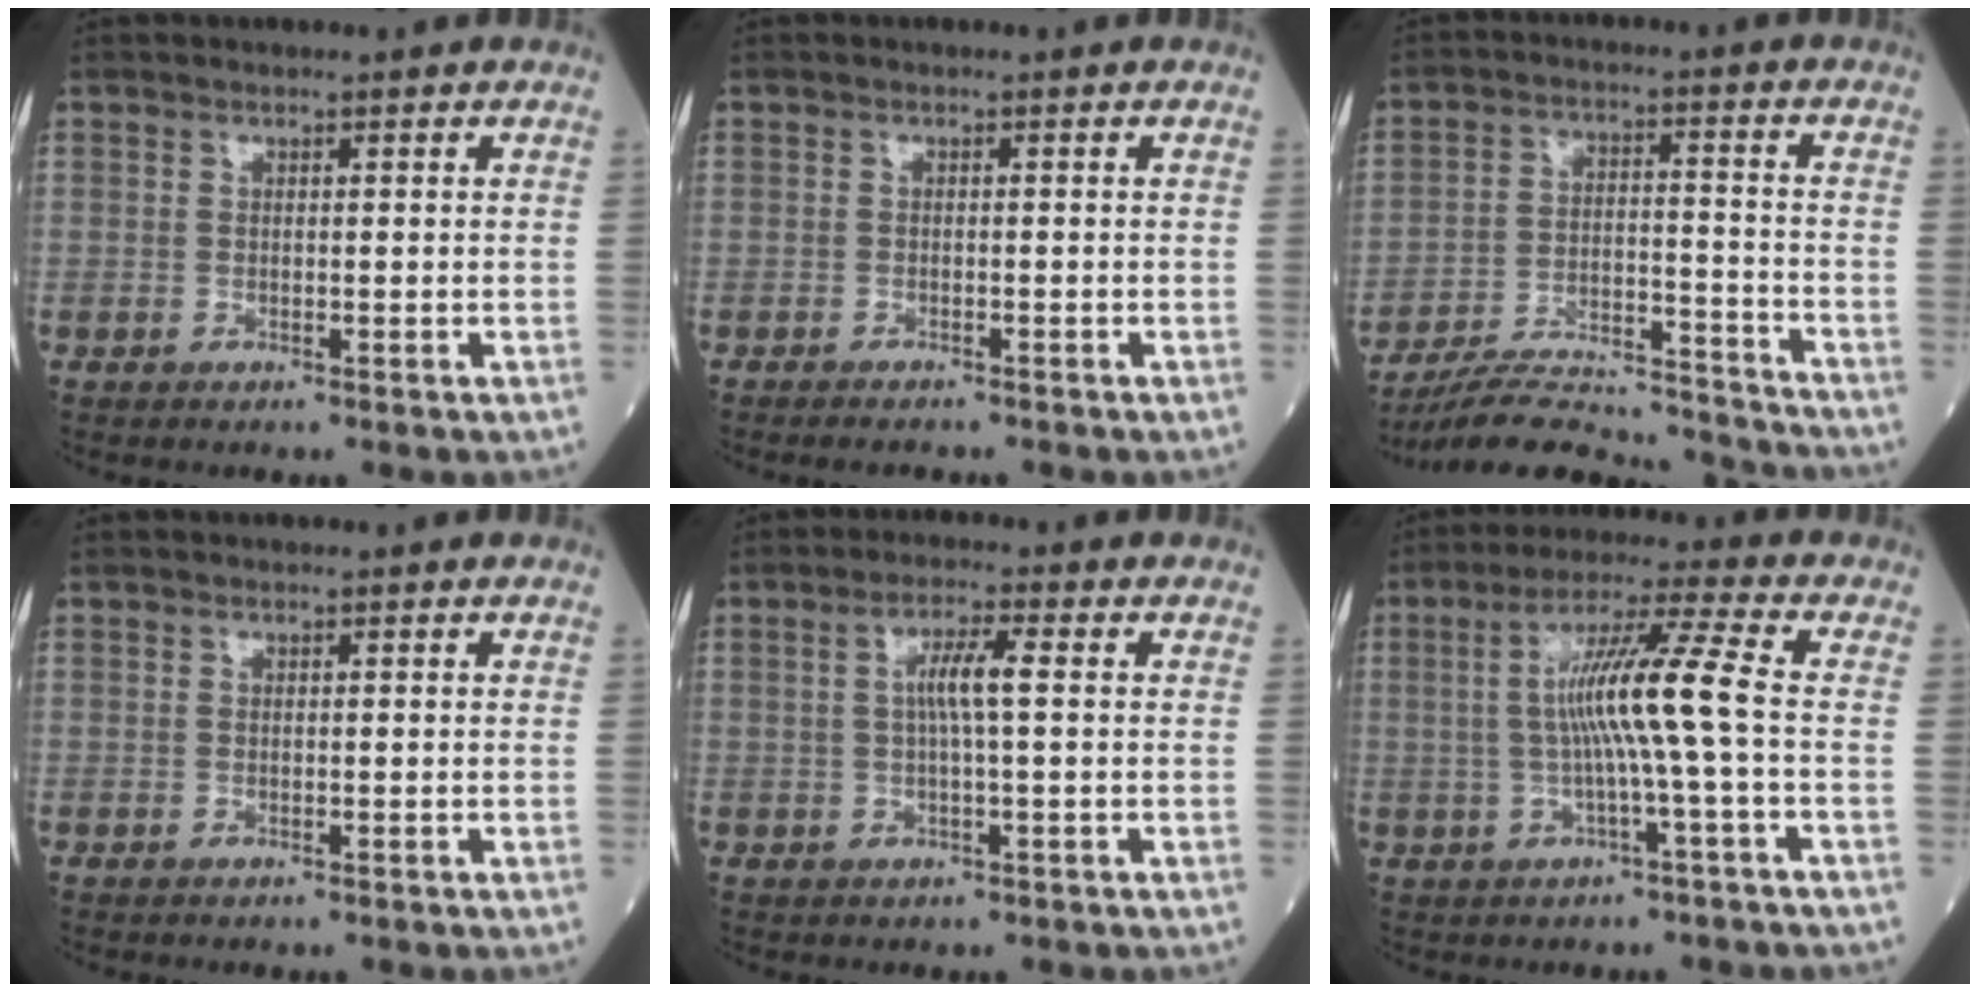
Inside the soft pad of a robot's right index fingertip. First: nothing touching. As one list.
[{"total": 2.1, "force": [-2.0, 0.4, 0.8], "torque": [-0.014, -0.004, -0.025]}, {"total": 18.1, "force": [-17.4, 1.5, 4.5], "torque": [-0.093, 0.007, -0.264]}, {"total": 0.0}, {"total": 4.2, "force": [0.5, 0.1, 4.2], "torque": [-0.080, 0.006, 0.007]}, {"total": 9.4, "force": [-0.4, -1.3, 9.3], "torque": [-0.174, 0.015, -0.006]}]